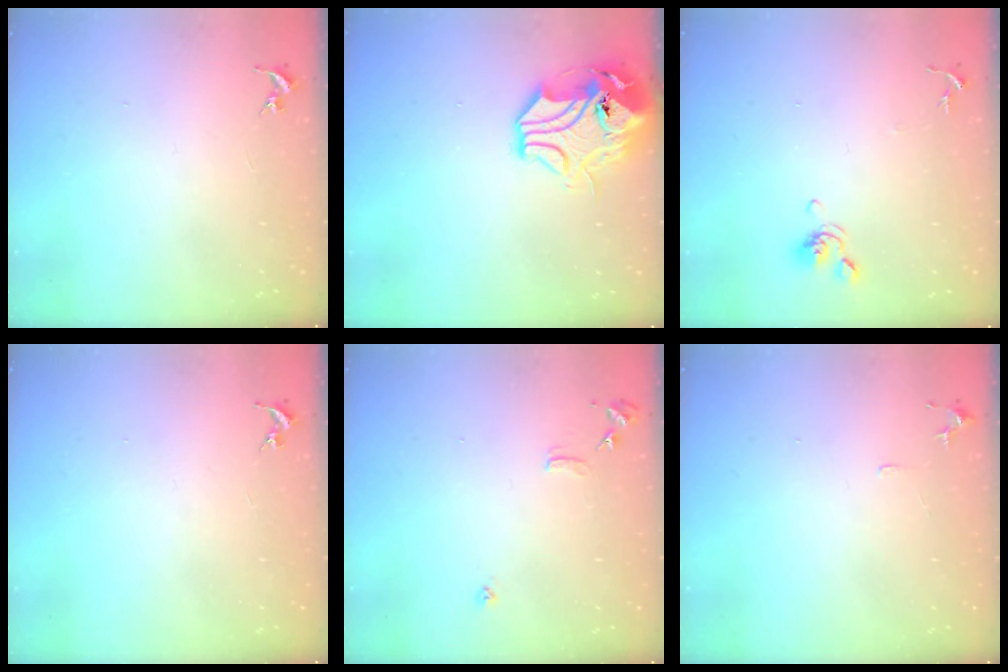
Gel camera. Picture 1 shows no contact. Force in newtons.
{"total": 13.8, "press": 13.6, "slide": 2.0}
{"total": 6.9, "press": 6.7, "slide": 1.6}
{"total": 0.0}
{"total": 7.4, "press": 7.4, "slide": 0.7}
{"total": 5.7, "press": 5.6, "slide": 0.6}